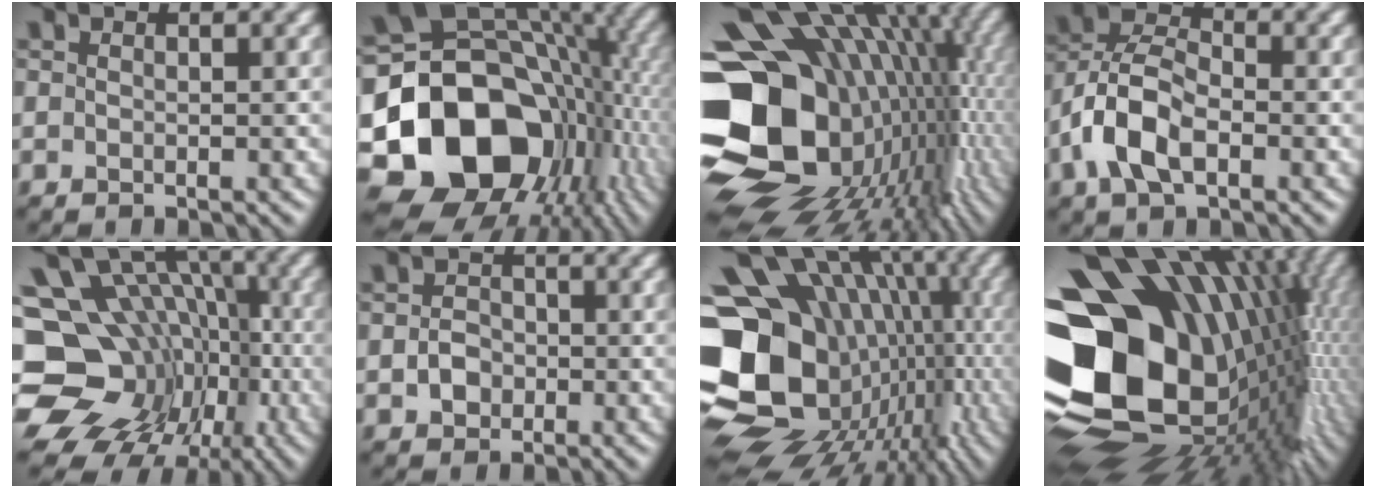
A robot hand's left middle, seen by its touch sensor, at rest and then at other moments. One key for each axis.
{"total": 18.8, "fx": -4.5, "fy": 14.3, "fz": 11.4, "tx": -0.222, "ty": -0.015, "tz": -0.077}
{"total": 20.7, "fx": -0.6, "fy": 15.4, "fz": 13.9, "tx": -0.270, "ty": -0.011, "tz": 0.018}
{"total": 6.7, "fx": -2.3, "fy": 3.9, "fz": 5.0, "tx": -0.107, "ty": 0.010, "tz": -0.054}
{"total": 16.8, "fx": -3.8, "fy": 13.4, "fz": 9.4, "tx": -0.159, "ty": -0.004, "tz": -0.051}
{"total": 2.1, "fx": -0.5, "fy": 1.8, "fz": 1.0, "tx": -0.015, "ty": -0.002, "tz": -0.014}
{"total": 19.5, "fx": -2.3, "fy": 15.3, "fz": 11.8, "tx": -0.198, "ty": 0.008, "tz": -0.014}
{"total": 20.9, "fx": 0.1, "fy": 15.2, "fz": 14.3, "tx": -0.277, "ty": -0.027, "tz": 0.025}